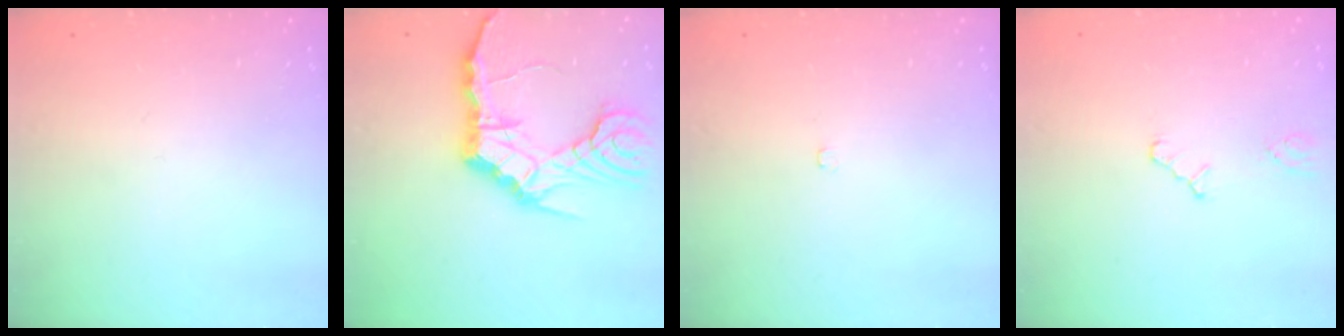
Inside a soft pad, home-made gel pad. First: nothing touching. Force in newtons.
{"total": 13.5, "press": 13.4, "slide": 1.7}
{"total": 2.1, "press": 2.1, "slide": 0.4}
{"total": 2.0, "press": 2.0, "slide": 0.4}